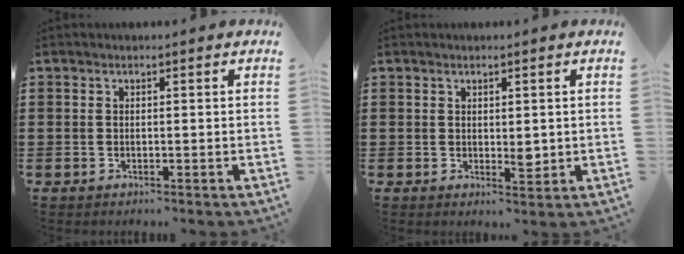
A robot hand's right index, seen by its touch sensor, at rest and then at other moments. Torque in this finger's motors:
{"motor_torque": [0.10, -0.03, 0.05, 0.00]}